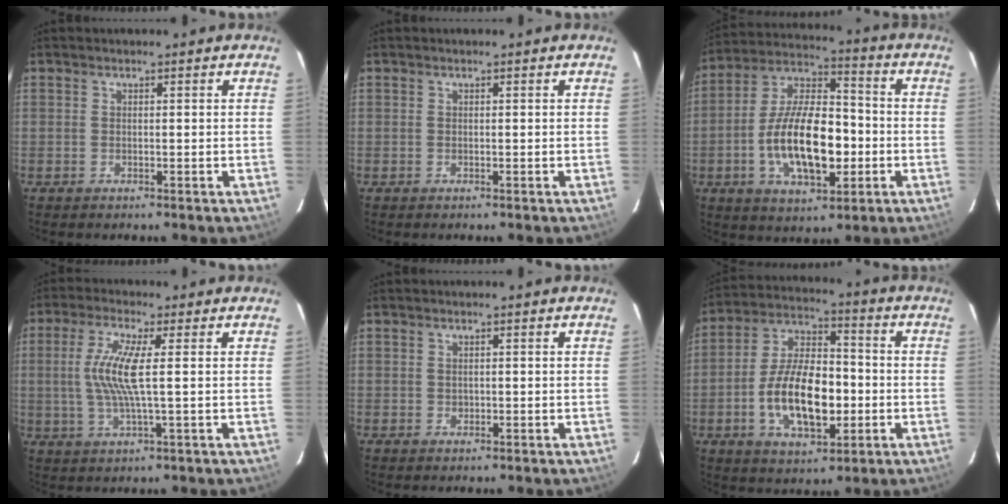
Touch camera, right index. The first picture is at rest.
{"total": 0.0}
{"total": 17.7, "force": [-3.8, 8.1, 15.3], "torque": [-0.291, 0.008, -0.064]}
{"total": 8.4, "force": [0.7, 0.6, 8.4], "torque": [-0.168, 0.000, 0.016]}
{"total": 0.6, "force": [0.1, 0.6, 0.1], "torque": [0.003, 0.001, 0.003]}
{"total": 15.6, "force": [-3.5, 7.6, 13.2], "torque": [-0.255, 0.010, -0.055]}